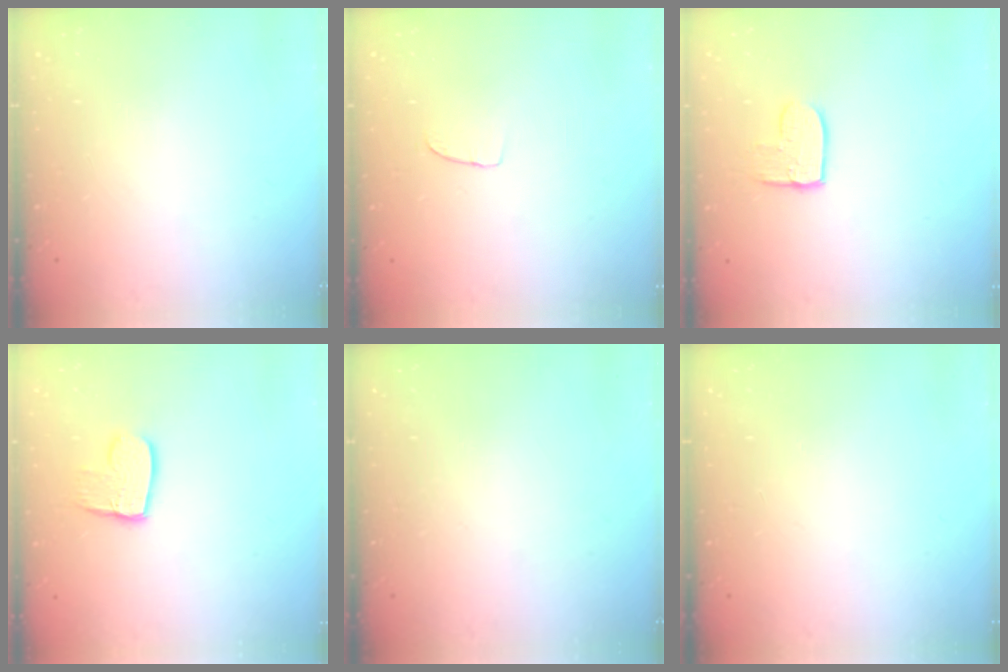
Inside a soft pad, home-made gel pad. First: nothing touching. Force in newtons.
{"total": 2.5, "press": 2.5, "slide": 0.1}
{"total": 7.0, "press": 7.0, "slide": 0.4}
{"total": 9.5, "press": 9.4, "slide": 0.8}
{"total": 0.0}
{"total": 0.0}